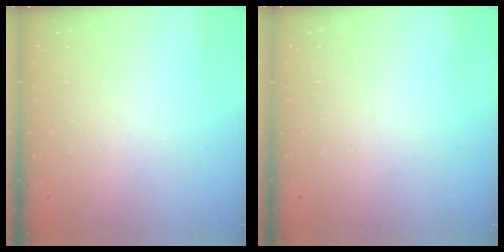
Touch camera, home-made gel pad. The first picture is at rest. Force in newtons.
{"total": 0.0}